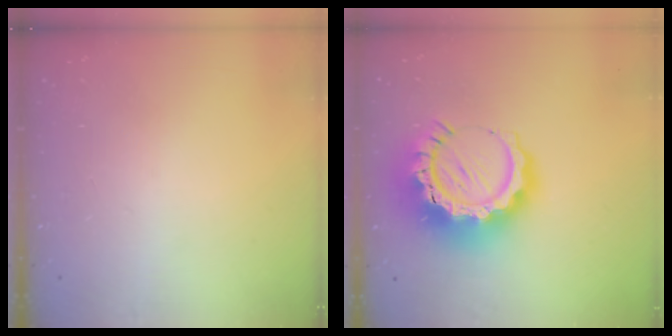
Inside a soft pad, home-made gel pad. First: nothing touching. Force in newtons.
{"total": 19.4, "press": 19.3, "slide": 1.8}